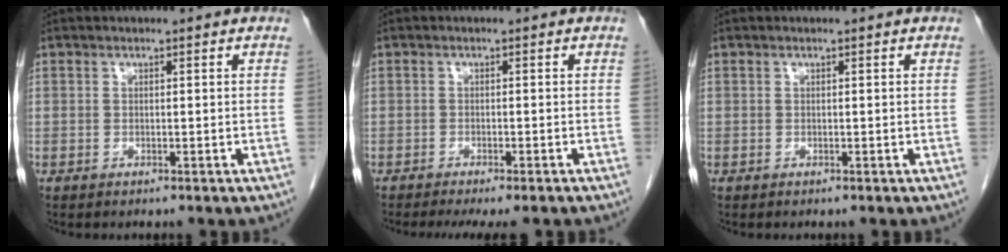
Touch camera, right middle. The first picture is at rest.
{"total": 7.8, "force": [-6.6, 1.1, 4.0], "torque": [-0.048, -0.012, -0.089]}
{"total": 0.0}